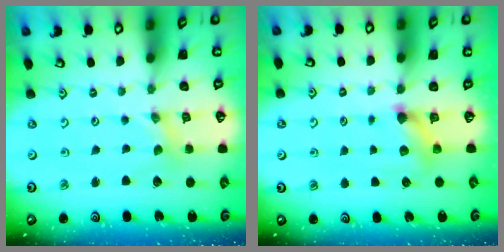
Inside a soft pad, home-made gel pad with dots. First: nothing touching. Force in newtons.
{"total": 5.5, "press": 5.5, "slide": 0.6}